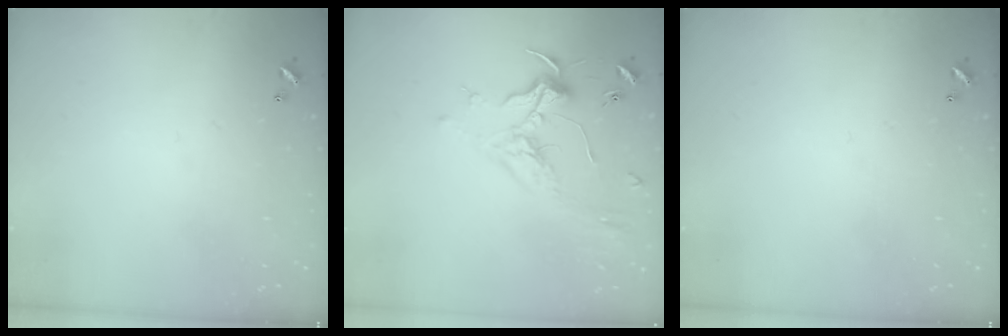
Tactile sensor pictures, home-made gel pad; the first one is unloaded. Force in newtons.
{"total": 2.0, "press": 1.9, "slide": 0.7}
{"total": 0.0}